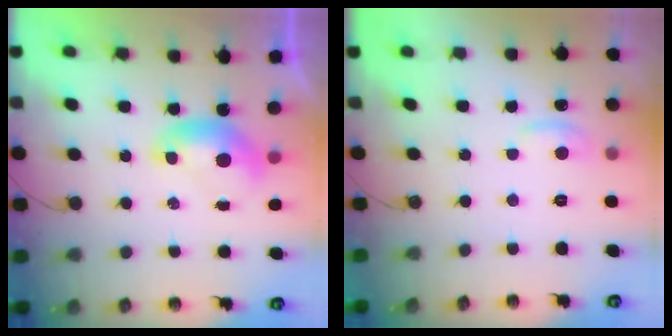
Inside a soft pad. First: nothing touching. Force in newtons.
{"total": 1.5, "press": 1.2, "slide": 0.9}